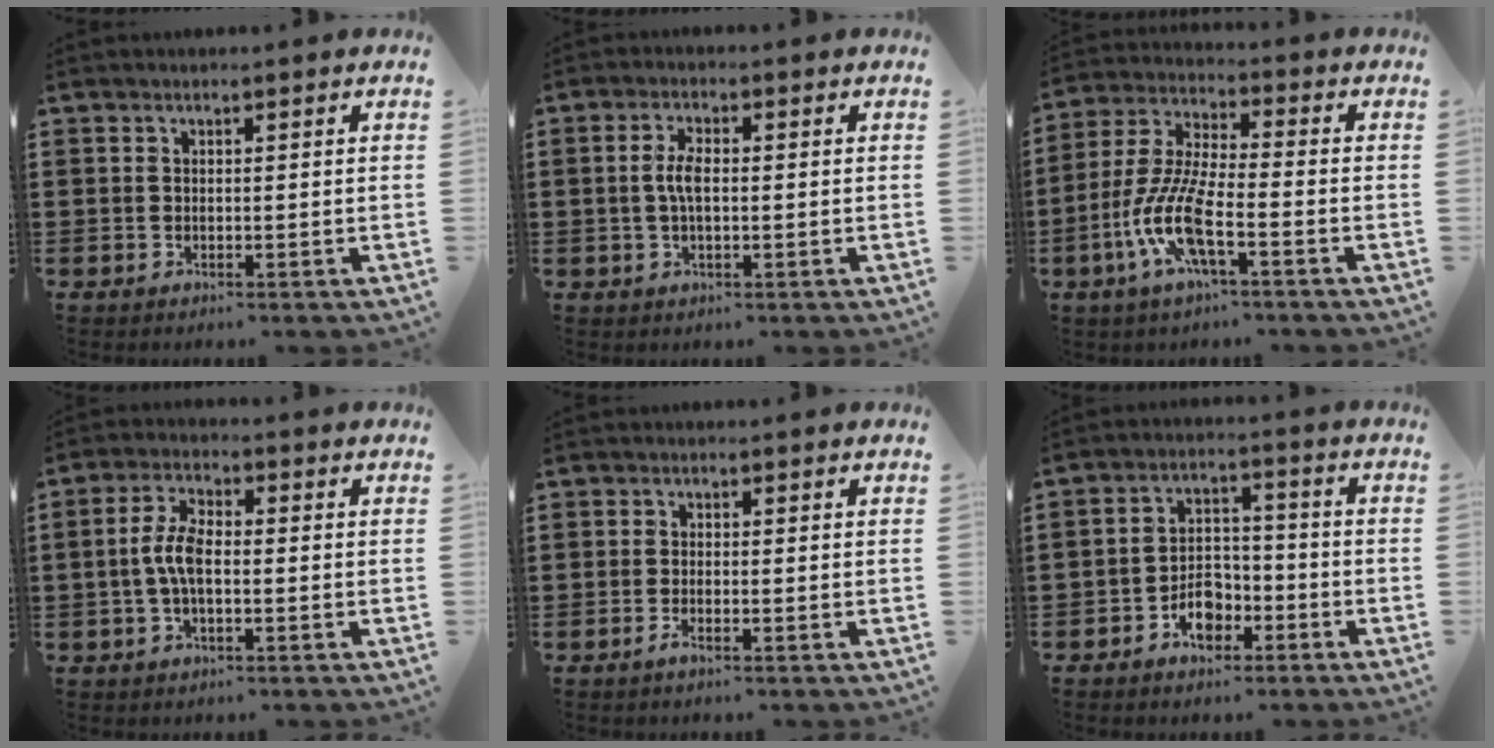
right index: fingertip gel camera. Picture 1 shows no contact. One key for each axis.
{"total": 3.6, "fx": -0.1, "fy": 1.3, "fz": 3.4, "tx": -0.071, "ty": 0.001, "tz": -0.006}
{"total": 9.6, "fx": -4.3, "fy": 2.0, "fz": 8.3, "tx": -0.206, "ty": -0.017, "tz": -0.090}
{"total": 5.5, "fx": -0.8, "fy": 2.3, "fz": 5.0, "tx": -0.118, "ty": -0.002, "tz": -0.023}
{"total": 1.2, "fx": -0.8, "fy": 0.1, "fz": 0.9, "tx": -0.023, "ty": -0.008, "tz": -0.015}
{"total": 5.4, "fx": -3.2, "fy": 3.4, "fz": 2.7, "tx": -0.038, "ty": 0.010, "tz": -0.060}